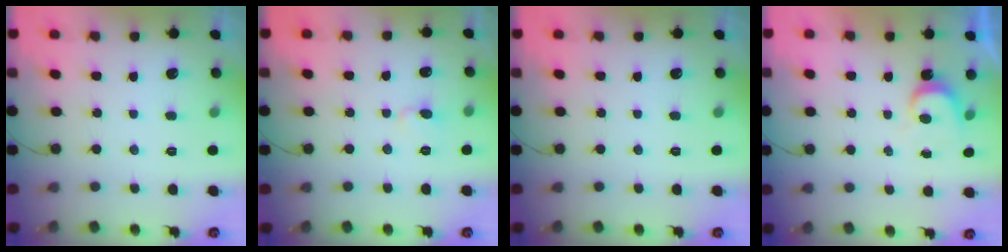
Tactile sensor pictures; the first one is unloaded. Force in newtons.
{"total": 3.9, "press": 3.9, "slide": 0.3}
{"total": 0.0}
{"total": 3.7, "press": 3.7, "slide": 0.4}